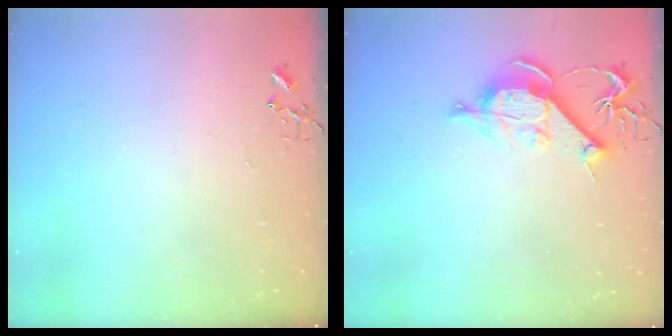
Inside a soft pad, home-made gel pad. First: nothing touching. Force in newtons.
{"total": 10.0, "press": 10.0, "slide": 0.7}